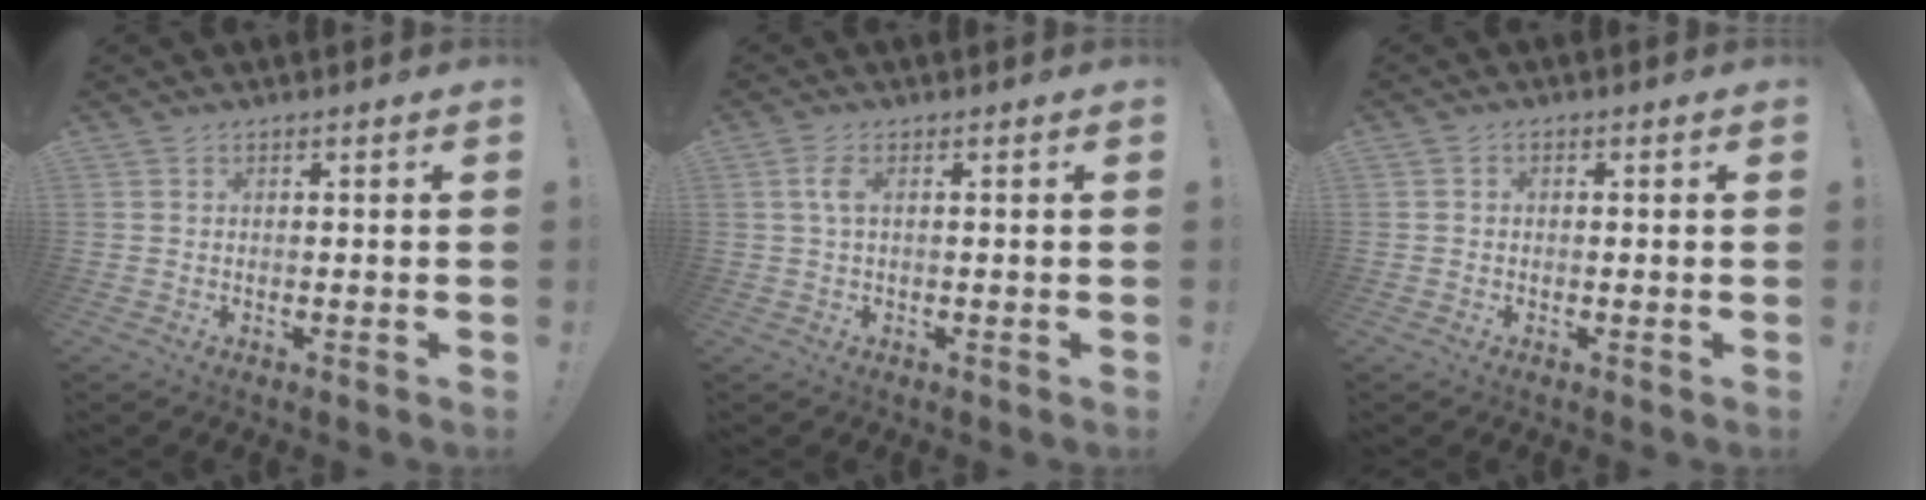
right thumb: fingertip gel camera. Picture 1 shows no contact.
{"total": 3.3, "force": [0.5, 0.9, 3.1], "torque": [-0.068, 0.003, 0.006]}
{"total": 0.9, "force": [-0.4, 0.6, 0.3], "torque": [-0.005, 0.003, -0.008]}